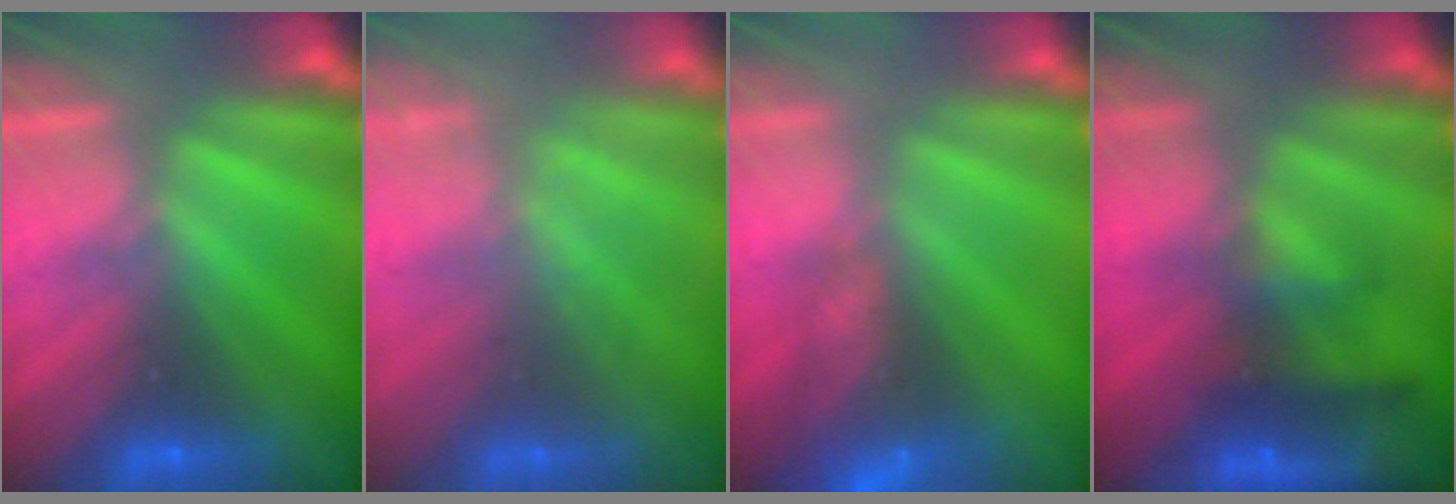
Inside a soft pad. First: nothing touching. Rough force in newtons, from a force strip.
{"total": 2.1}
{"total": 8.8}
{"total": 9.5}